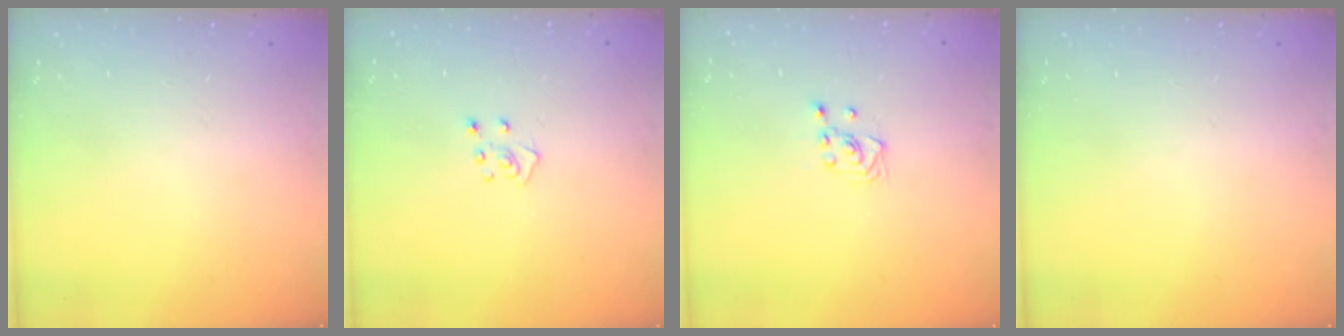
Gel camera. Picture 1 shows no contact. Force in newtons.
{"total": 4.2, "press": 4.1, "slide": 0.3}
{"total": 3.0, "press": 2.6, "slide": 1.5}
{"total": 0.0}